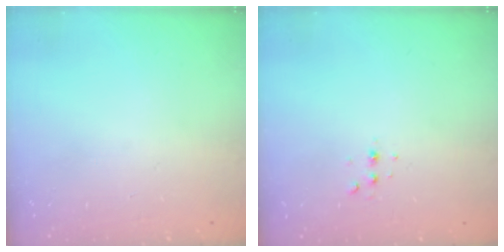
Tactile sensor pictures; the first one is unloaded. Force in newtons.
{"total": 2.8, "press": 2.8, "slide": 0.7}